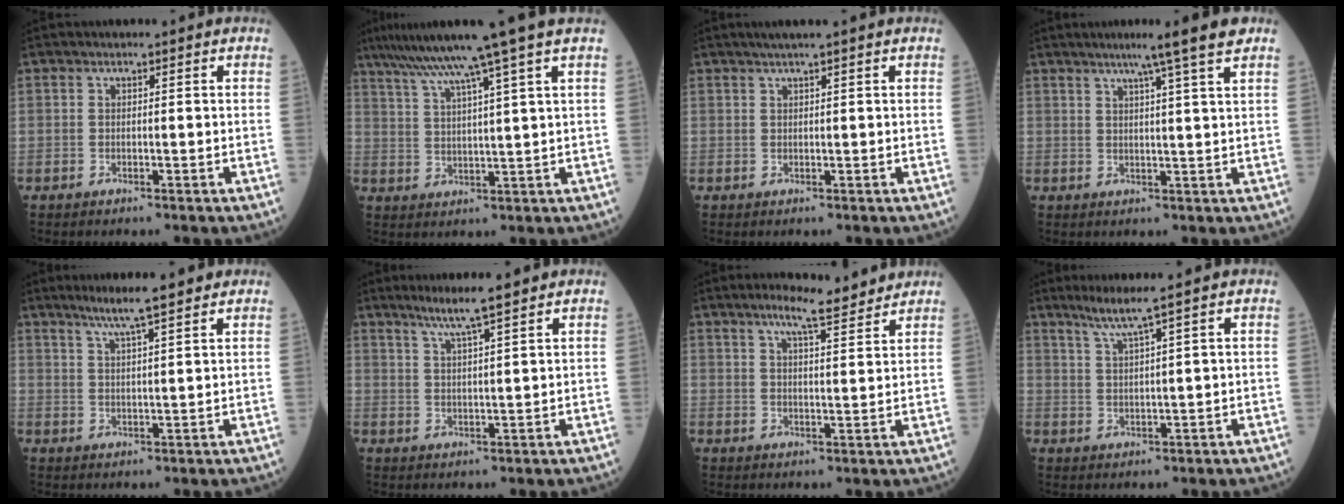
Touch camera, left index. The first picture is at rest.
{"total": 12.1, "force": [9.0, -2.9, 7.6], "torque": [-0.126, 0.003, 0.137]}
{"total": 2.3, "force": [1.6, -0.6, 1.5], "torque": [-0.023, 0.007, 0.032]}
{"total": 7.3, "force": [5.2, -1.5, 4.9], "torque": [-0.071, 0.004, 0.065]}
{"total": 6.9, "force": [5.3, -0.1, 4.4], "torque": [-0.073, 0.010, 0.089]}
{"total": 5.5, "force": [4.1, -0.8, 3.5], "torque": [-0.067, 0.000, 0.076]}
{"total": 6.9, "force": [5.9, 0.6, 3.5], "torque": [-0.058, 0.008, 0.086]}
{"total": 4.1, "force": [2.8, -1.5, 2.6], "torque": [-0.055, -0.008, 0.060]}